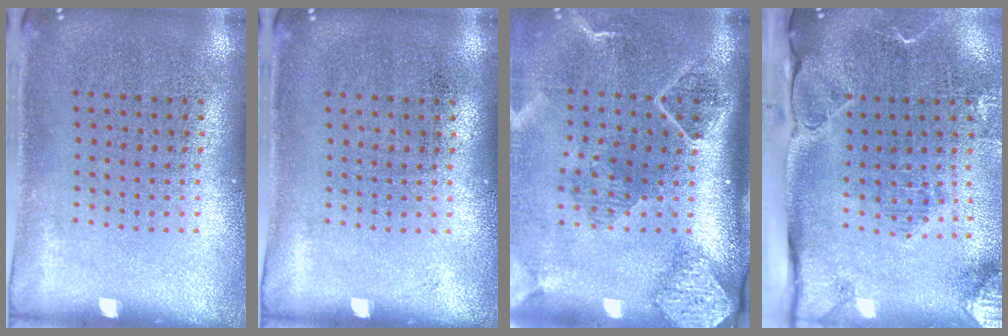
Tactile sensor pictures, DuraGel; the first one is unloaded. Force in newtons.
{"total": 0.0}
{"total": 2.7, "press": 2.0, "slide": 1.8}
{"total": 2.8, "press": 2.2, "slide": 1.7}